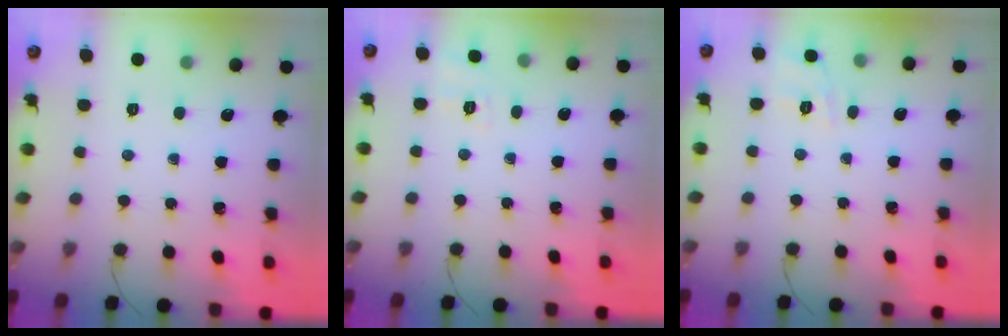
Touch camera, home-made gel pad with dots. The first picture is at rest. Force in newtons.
{"total": 2.3, "press": 1.2, "slide": 1.9}
{"total": 9.6, "press": 9.5, "slide": 1.5}